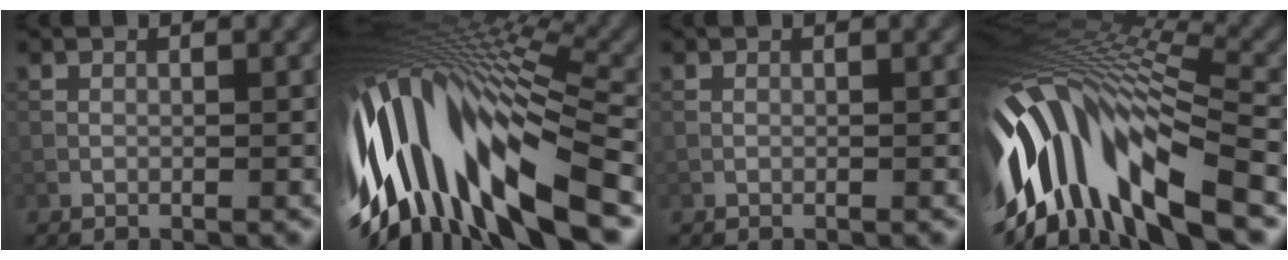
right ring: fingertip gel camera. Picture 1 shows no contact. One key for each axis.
{"total": 16.8, "fx": -3.8, "fy": 6.7, "fz": 14.9, "tx": -0.281, "ty": -0.004, "tz": -0.057}
{"total": 0.0}
{"total": 15.4, "fx": -5.1, "fy": 6.7, "fz": 13.0, "tx": -0.258, "ty": 0.007, "tz": -0.090}